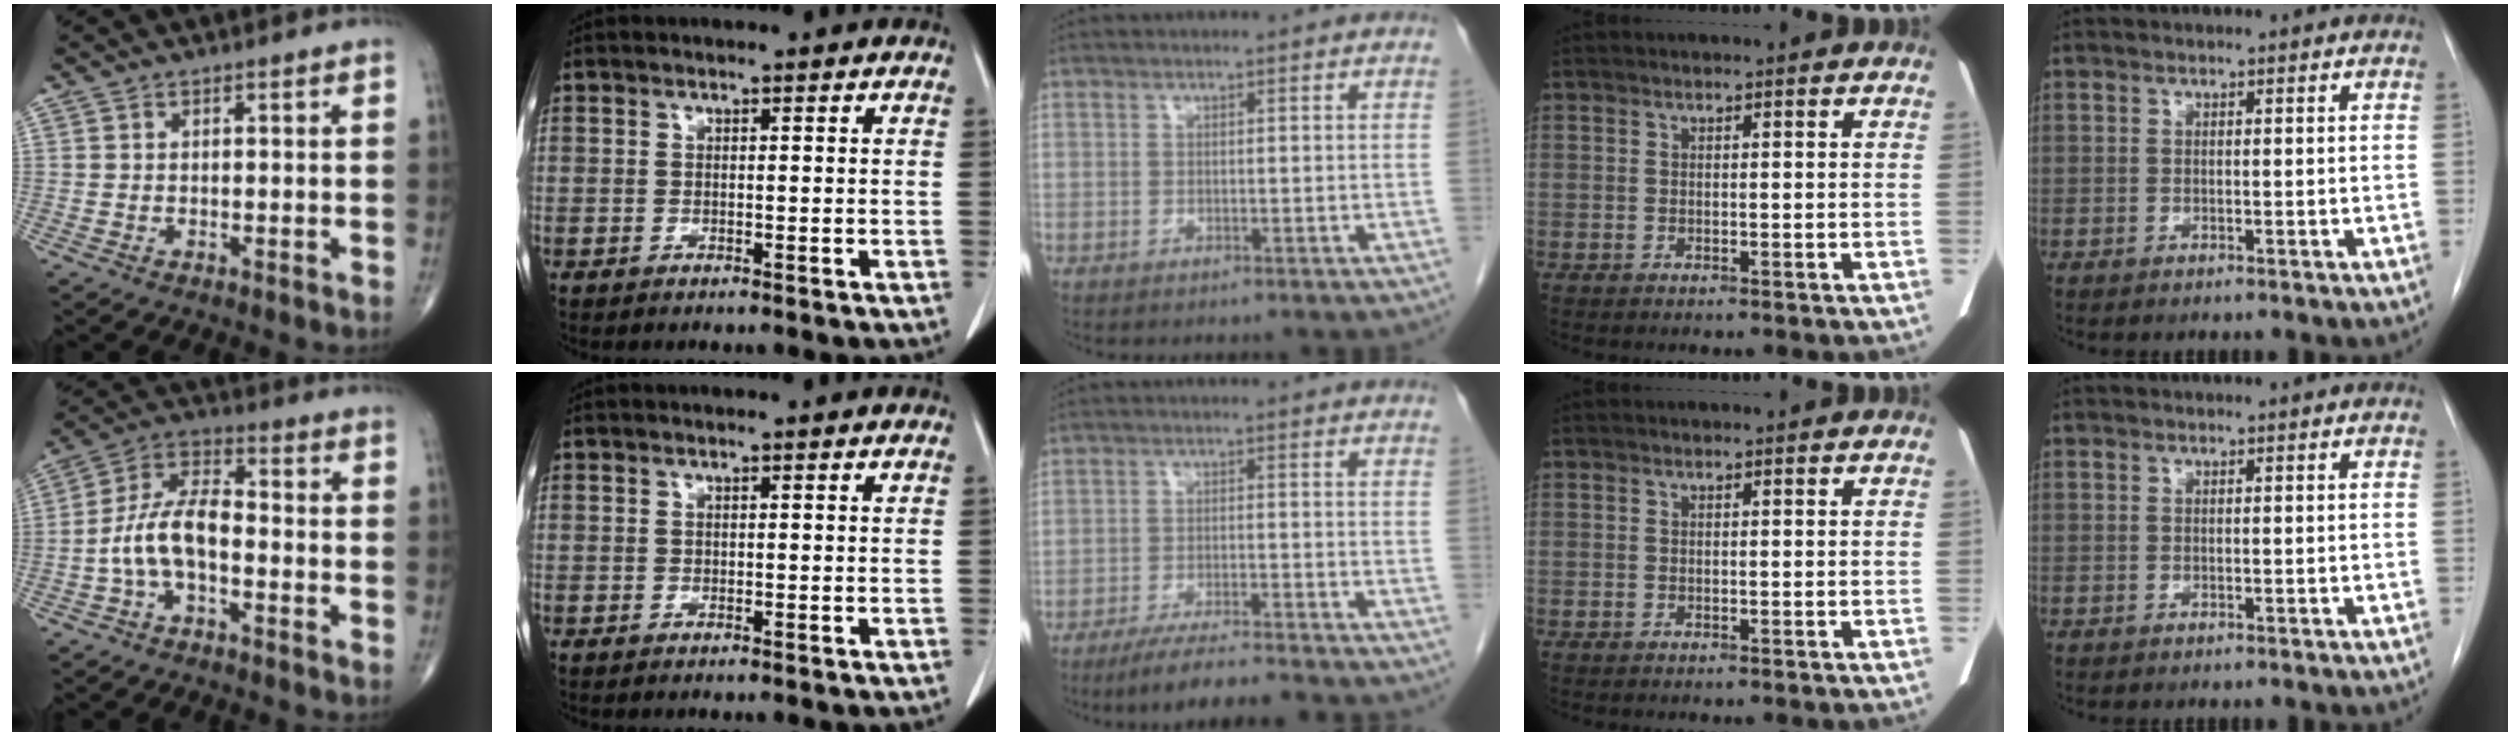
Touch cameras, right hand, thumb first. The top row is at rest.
{"thumb": {"total": 10.1, "force": [-2.6, 5.1, 8.4], "torque": [-0.161, 0.044, -0.057]}, "middle": {"total": 9.1, "force": [-8.1, -0.2, 4.2], "torque": [-0.055, -0.019, -0.129]}}